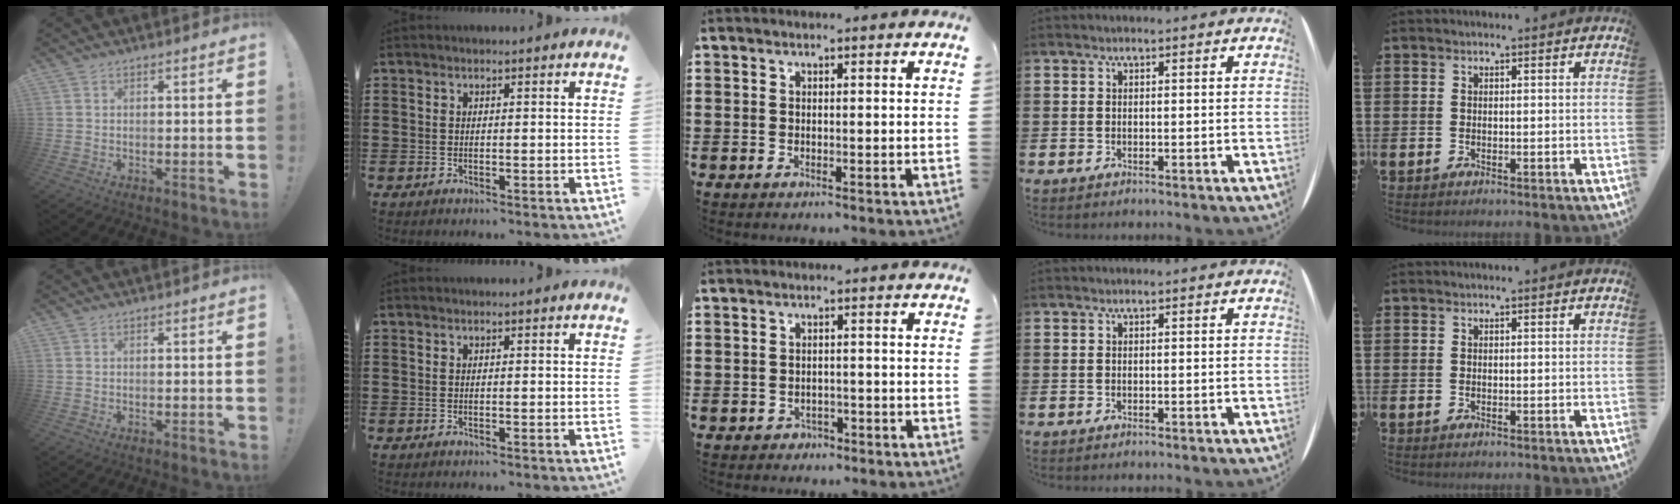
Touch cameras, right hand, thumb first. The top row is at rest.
{"middle": {"total": 1.2, "force": [-1.0, 0.6, 0.0], "torque": [-0.007, 0.001, -0.025]}}